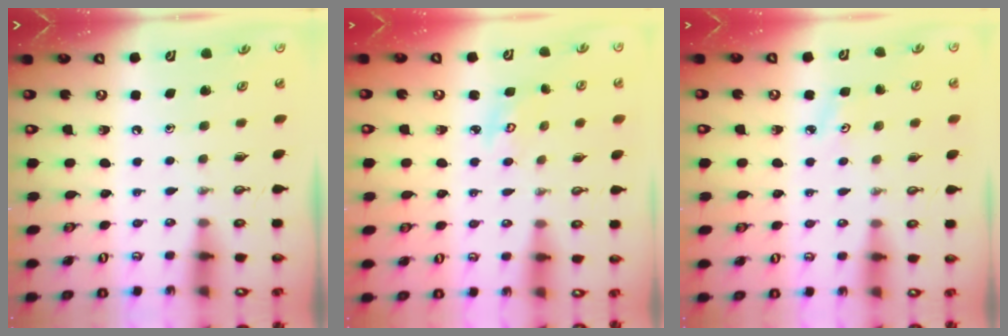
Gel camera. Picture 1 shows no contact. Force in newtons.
{"total": 2.9, "press": 2.9, "slide": 0.1}
{"total": 2.6, "press": 2.6, "slide": 0.3}